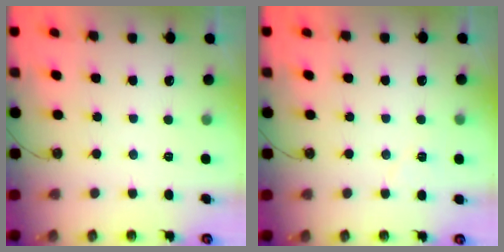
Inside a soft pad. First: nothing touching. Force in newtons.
{"total": 5.8, "press": 5.2, "slide": 2.7}